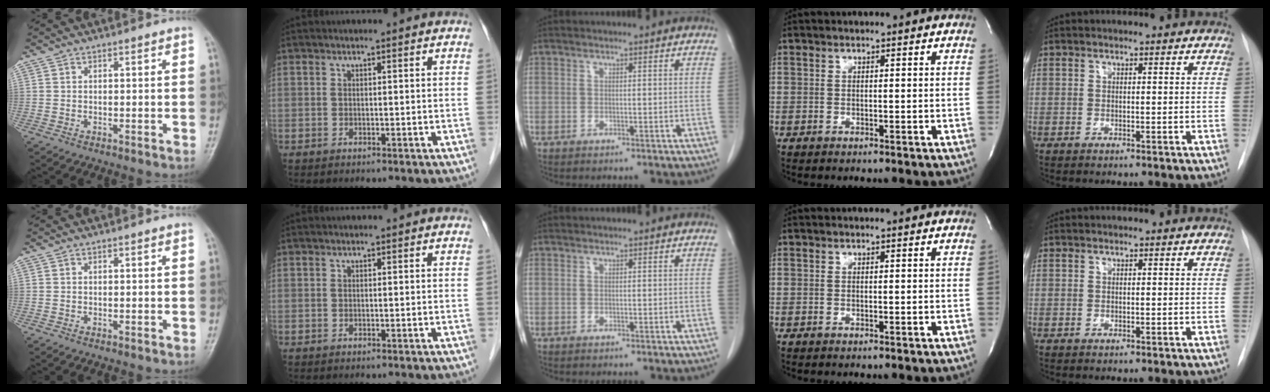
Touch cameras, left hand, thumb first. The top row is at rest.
{}